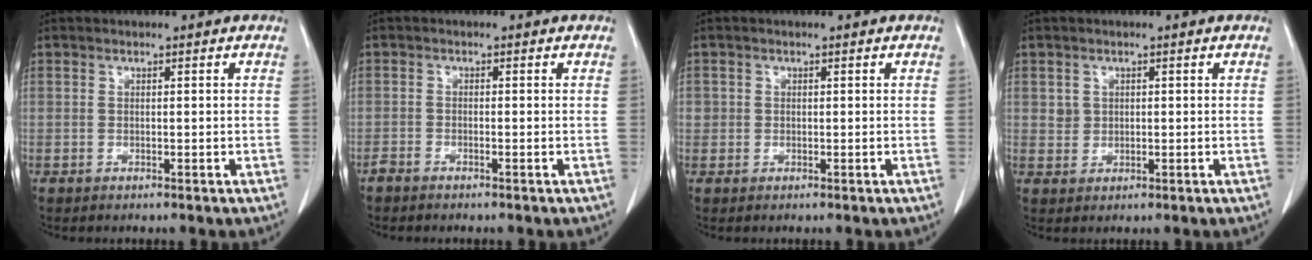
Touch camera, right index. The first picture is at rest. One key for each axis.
{"total": 1.0, "fx": -0.8, "fy": 0.2, "fz": 0.5, "tx": -0.012, "ty": 0.000, "tz": -0.017}
{"total": 1.1, "fx": 0.1, "fy": 1.1, "fz": 0.1, "tx": 0.008, "ty": 0.004, "tz": -0.002}
{"total": 2.0, "fx": 0.6, "fy": 1.8, "fz": 0.5, "tx": -0.003, "ty": 0.000, "tz": 0.012}